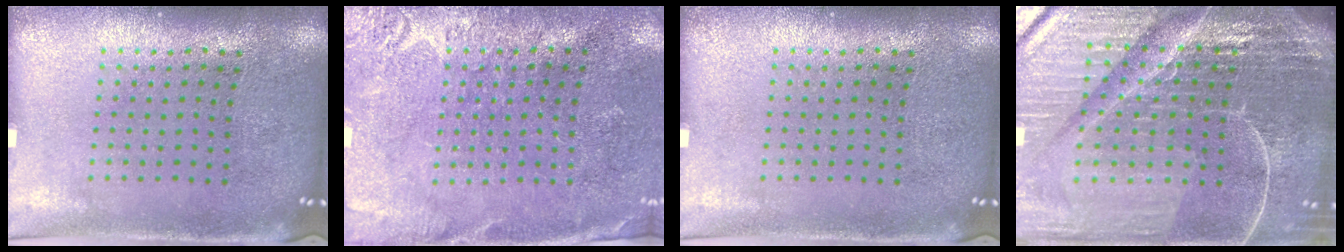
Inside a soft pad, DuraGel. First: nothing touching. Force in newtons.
{"total": 2.7, "press": 2.7, "slide": 0.7}
{"total": 0.0}
{"total": 7.1, "press": 6.2, "slide": 3.5}